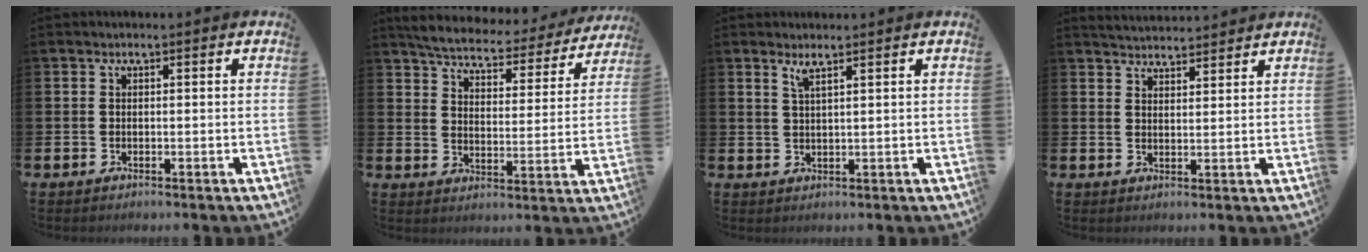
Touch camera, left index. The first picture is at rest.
{"total": 5.2, "force": [4.9, 1.0, 1.4], "torque": [-0.052, -0.036, 0.079]}
{"total": 2.0, "force": [1.6, 0.1, 1.2], "torque": [-0.021, -0.002, 0.028]}
{"total": 3.8, "force": [3.8, 0.2, -0.2], "torque": [0.000, -0.019, 0.069]}